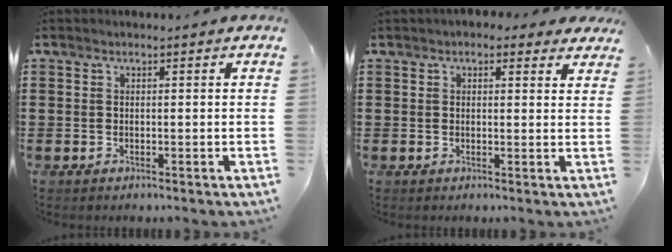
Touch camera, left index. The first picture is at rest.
{"total": 2.3, "force": [1.7, 1.5, 0.4], "torque": [-0.009, 0.003, 0.030]}